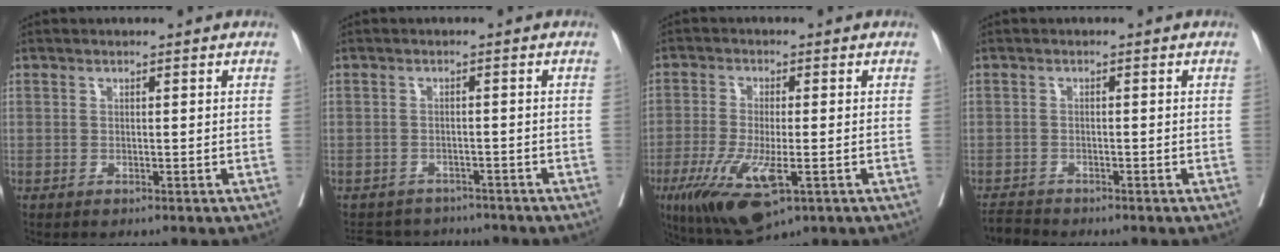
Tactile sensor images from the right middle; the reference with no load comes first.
{"total": 7.3, "force": [-6.9, 2.2, 0.7], "torque": [-0.017, 0.007, -0.092]}
{"total": 11.2, "force": [-4.8, 2.9, 9.7], "torque": [-0.185, -0.031, -0.075]}
{"total": 2.0, "force": [-2.0, -0.2, -0.3], "torque": [0.000, -0.014, -0.035]}